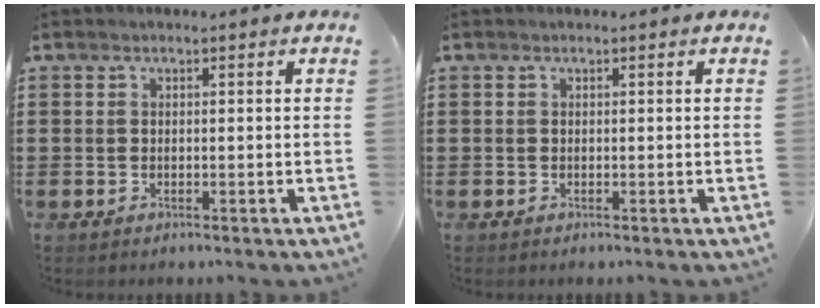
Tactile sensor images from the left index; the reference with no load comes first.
{"total": 0.0}